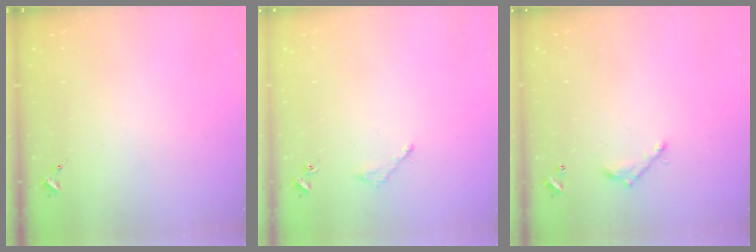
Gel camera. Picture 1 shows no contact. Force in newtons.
{"total": 3.0, "press": 3.0, "slide": 0.4}
{"total": 7.3, "press": 7.3, "slide": 0.6}